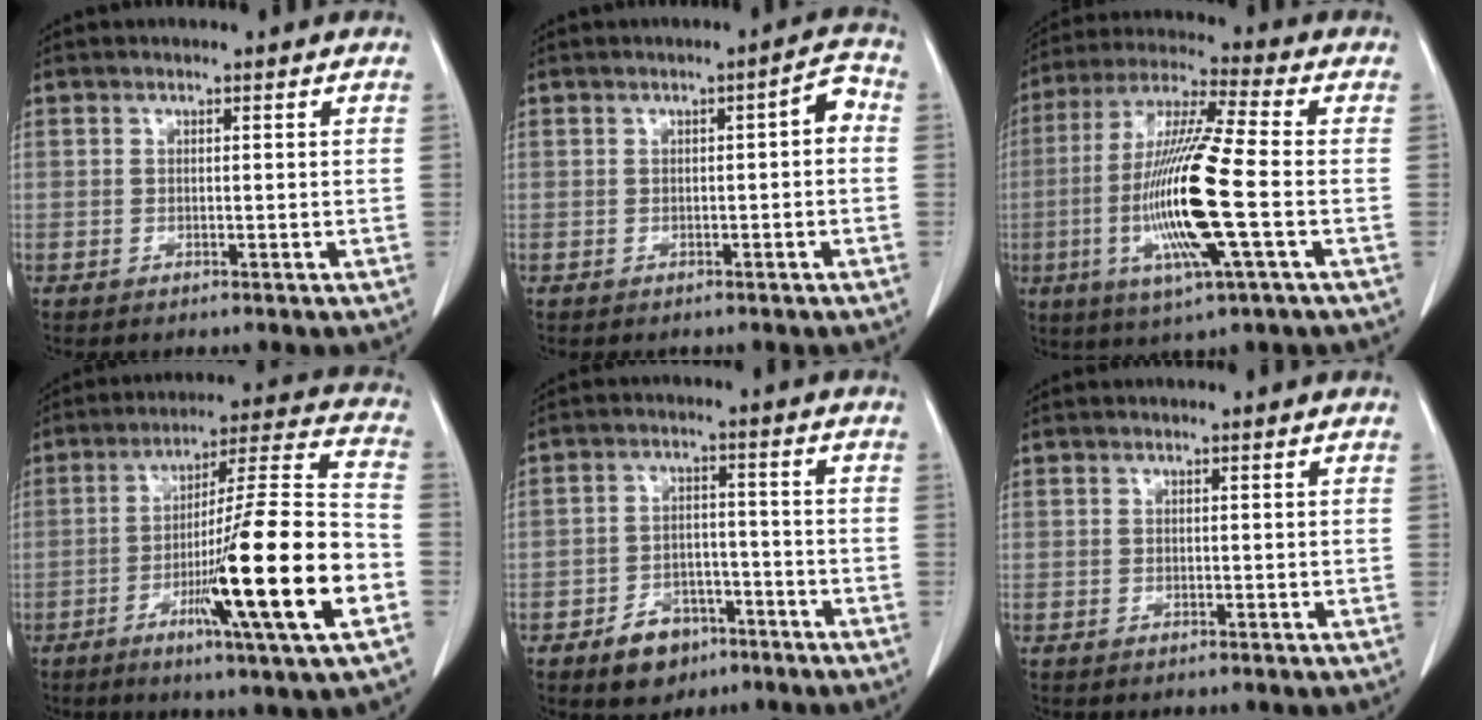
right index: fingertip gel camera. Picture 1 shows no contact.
{"total": 2.8, "force": [-0.1, 0.7, 2.7], "torque": [-0.032, 0.015, -0.003]}
{"total": 16.5, "force": [-3.3, 0.5, 16.1], "torque": [-0.331, -0.014, -0.068]}
{"total": 20.7, "force": [-7.0, -0.4, 19.5], "torque": [-0.296, -0.012, -0.115]}
{"total": 8.8, "force": [-5.6, 5.6, 3.8], "torque": [-0.065, 0.023, -0.087]}
{"total": 0.0}